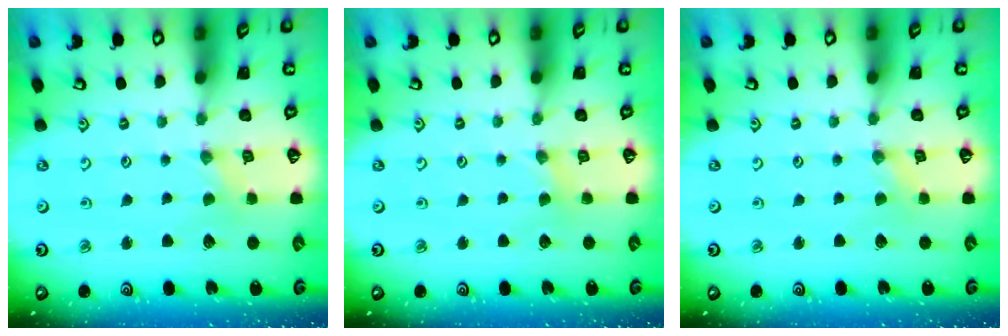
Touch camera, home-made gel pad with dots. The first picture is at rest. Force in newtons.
{"total": 1.7, "press": 1.7, "slide": 0.4}
{"total": 0.0}